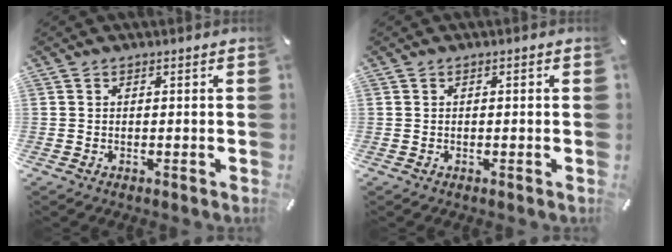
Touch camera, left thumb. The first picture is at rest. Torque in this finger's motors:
{"motor_torque": [-0.16, 0.13, 0.00, 0.00, -0.03]}